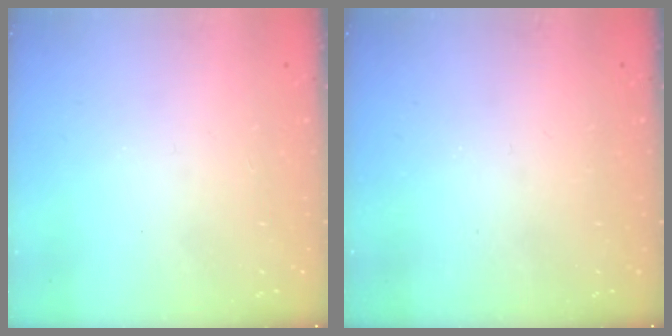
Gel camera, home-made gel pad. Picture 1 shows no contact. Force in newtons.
{"total": 0.0}